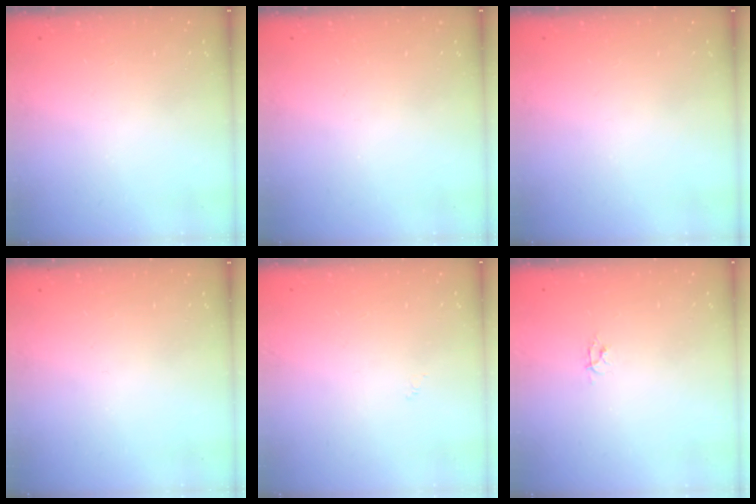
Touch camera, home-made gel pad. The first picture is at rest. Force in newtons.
{"total": 0.0}
{"total": 0.0}
{"total": 0.0}
{"total": 0.6, "press": 0.5, "slide": 0.2}
{"total": 3.6, "press": 3.6, "slide": 0.5}